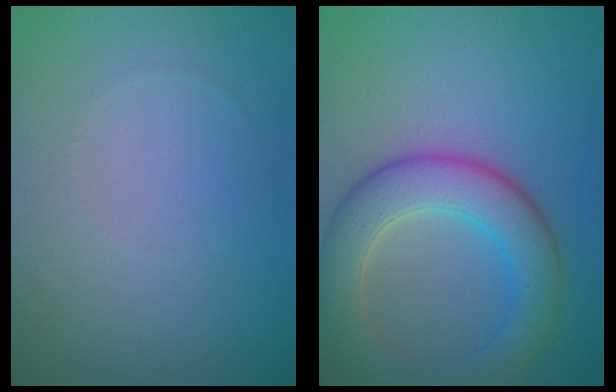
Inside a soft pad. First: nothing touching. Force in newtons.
{"total": 6.5, "press": 6.5, "slide": 0.2}